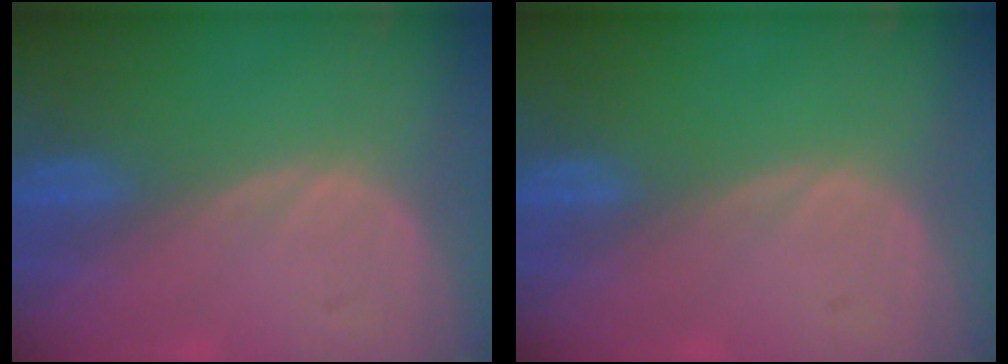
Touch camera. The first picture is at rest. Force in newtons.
{"total": 0.0}